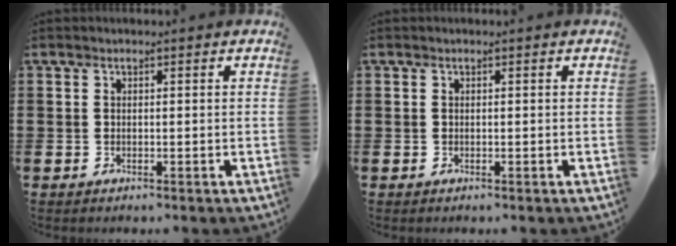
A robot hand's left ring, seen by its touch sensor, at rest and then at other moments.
{"total": 0.0}